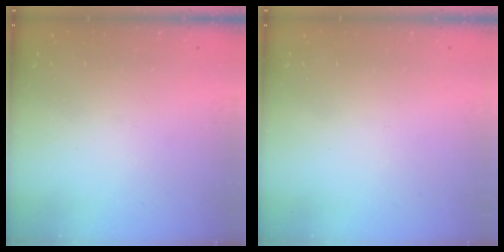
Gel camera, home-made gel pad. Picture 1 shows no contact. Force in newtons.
{"total": 1.6, "press": 1.6, "slide": 0.1}